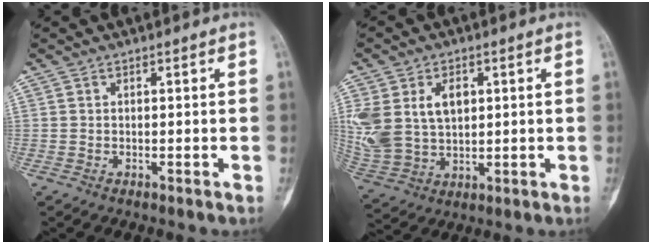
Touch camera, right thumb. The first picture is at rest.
{"total": 14.5, "force": [3.5, 10.0, 9.9], "torque": [-0.212, -0.001, 0.084]}